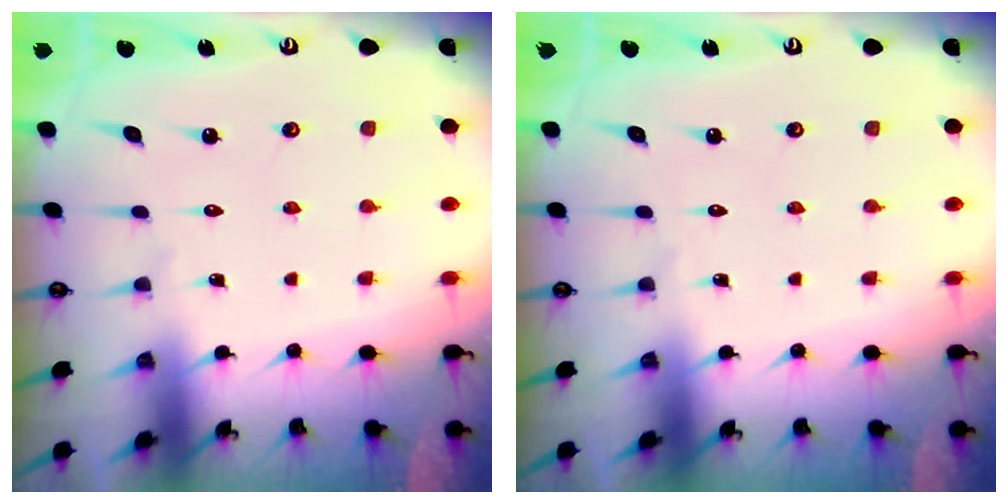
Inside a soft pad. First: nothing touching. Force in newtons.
{"total": 0.0}